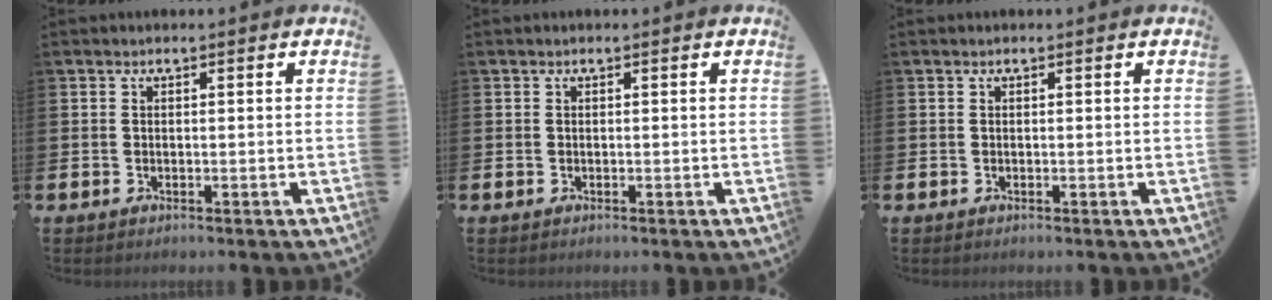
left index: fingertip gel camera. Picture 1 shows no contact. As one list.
[{"total": 0.0}, {"total": 0.0}]